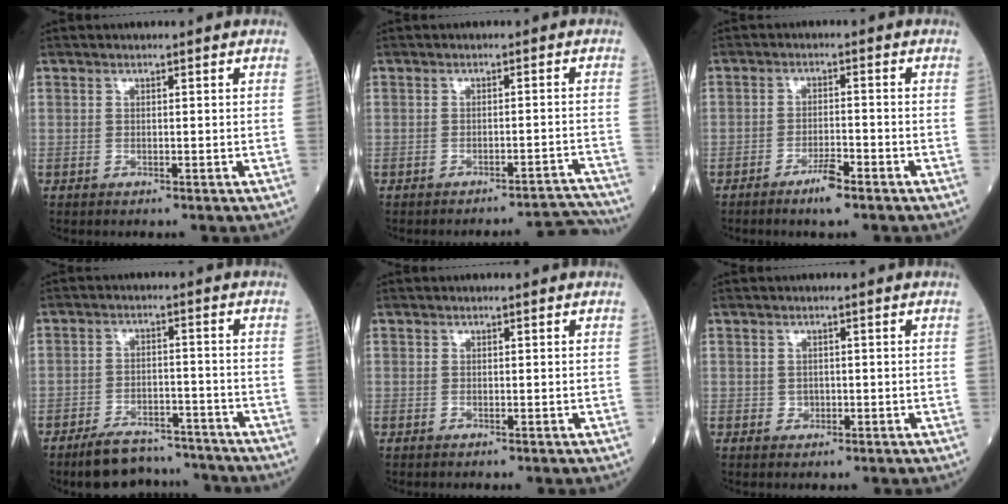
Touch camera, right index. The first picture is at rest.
{"total": 6.5, "force": [-6.3, -1.4, -0.4], "torque": [0.026, 0.008, -0.080]}
{"total": 3.7, "force": [-2.6, 0.4, 2.7], "torque": [-0.051, -0.002, -0.045]}
{"total": 8.6, "force": [-8.0, 2.8, 1.9], "torque": [-0.021, 0.011, -0.125]}
{"total": 0.0}
{"total": 1.0, "force": [-0.2, 1.0, 0.3], "torque": [-0.003, 0.003, -0.002]}